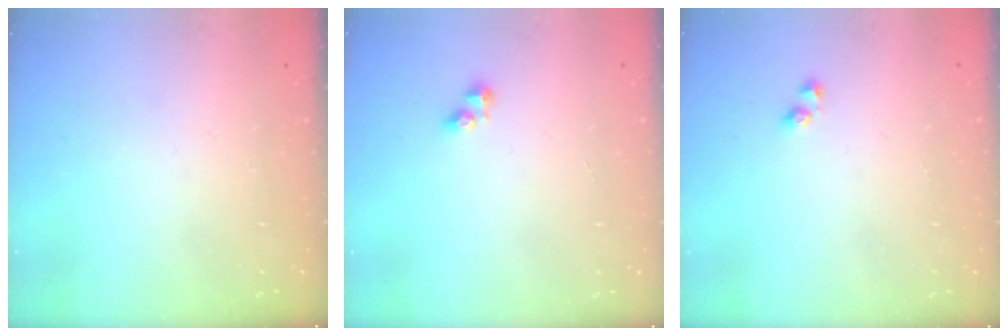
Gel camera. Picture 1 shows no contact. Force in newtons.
{"total": 3.5, "press": 3.5, "slide": 0.5}
{"total": 2.0, "press": 1.7, "slide": 1.0}